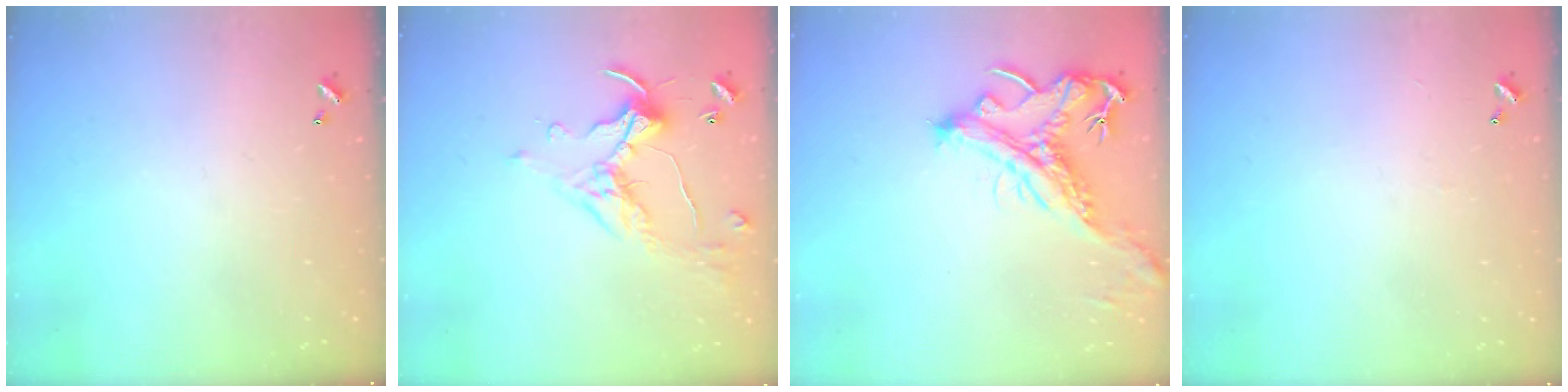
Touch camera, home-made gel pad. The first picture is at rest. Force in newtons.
{"total": 1.5, "press": 1.5, "slide": 0.2}
{"total": 2.0, "press": 1.5, "slide": 1.3}
{"total": 2.6, "press": 2.6, "slide": 0.4}